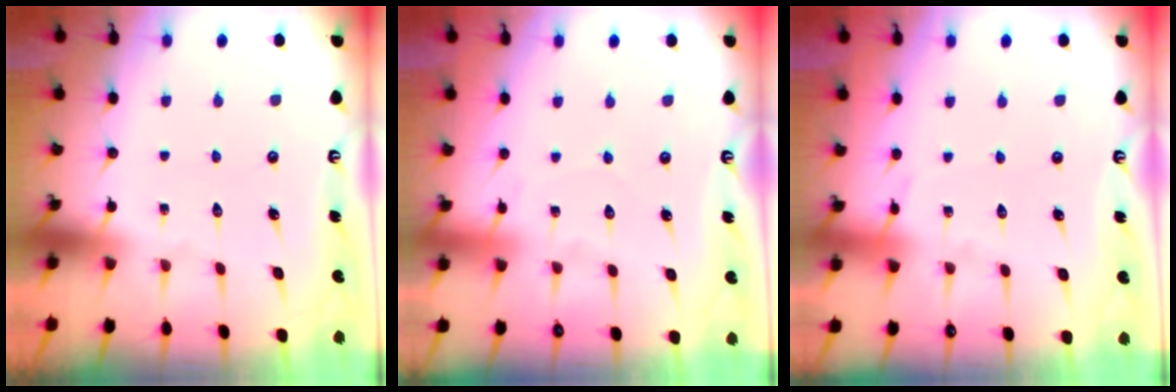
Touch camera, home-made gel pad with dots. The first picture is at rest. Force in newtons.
{"total": 6.0, "press": 6.0, "slide": 0.7}
{"total": 3.8, "press": 3.8, "slide": 0.5}